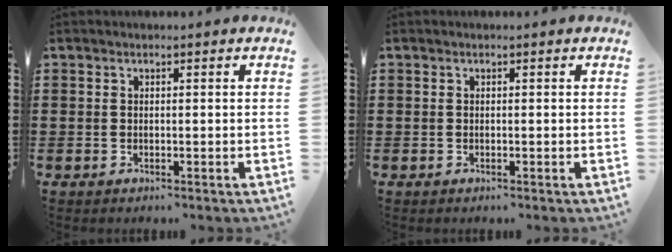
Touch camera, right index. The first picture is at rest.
{"total": 0.0}